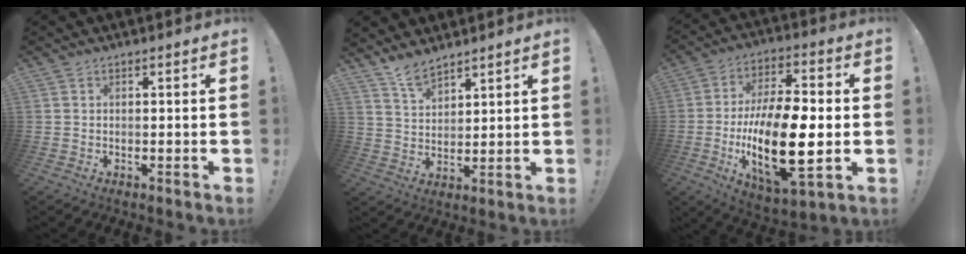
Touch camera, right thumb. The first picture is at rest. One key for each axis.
{"total": 6.1, "fx": 5.6, "fy": 1.4, "fz": 2.0, "tx": -0.049, "ty": -0.037, "tz": 0.106}
{"total": 23.2, "fx": -3.7, "fy": 9.6, "fz": 20.8, "tx": -0.384, "ty": 0.004, "tz": -0.058}